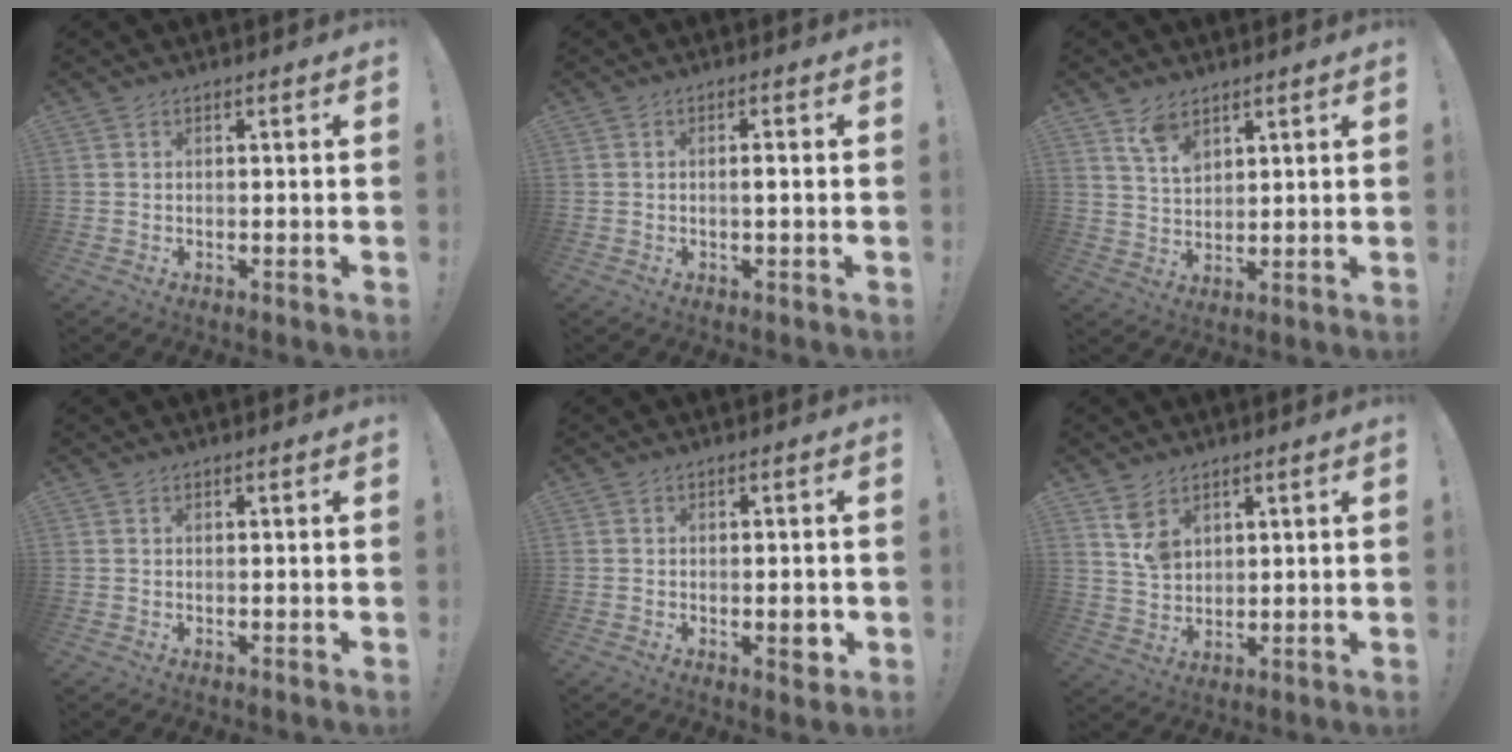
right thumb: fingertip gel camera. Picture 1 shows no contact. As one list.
[{"total": 1.8, "force": [-0.3, 0.2, 1.8], "torque": [-0.023, -0.002, -0.010]}, {"total": 7.4, "force": [5.4, 3.6, 3.5], "torque": [-0.068, -0.022, 0.103]}, {"total": 0.0}, {"total": 3.2, "force": [-0.7, 1.3, 2.9], "torque": [-0.032, 0.003, -0.011]}, {"total": 6.6, "force": [4.0, 4.4, 2.8], "torque": [-0.043, -0.020, 0.077]}]